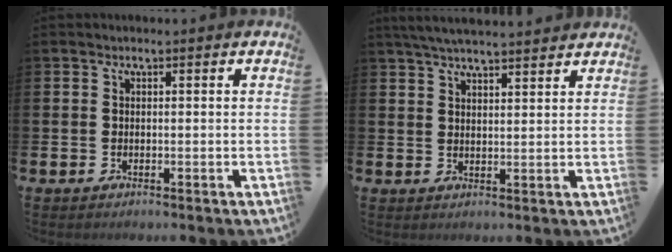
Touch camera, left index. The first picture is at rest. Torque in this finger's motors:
{"motor_torque": [1.03, -1.11, 0.42, 0.11]}